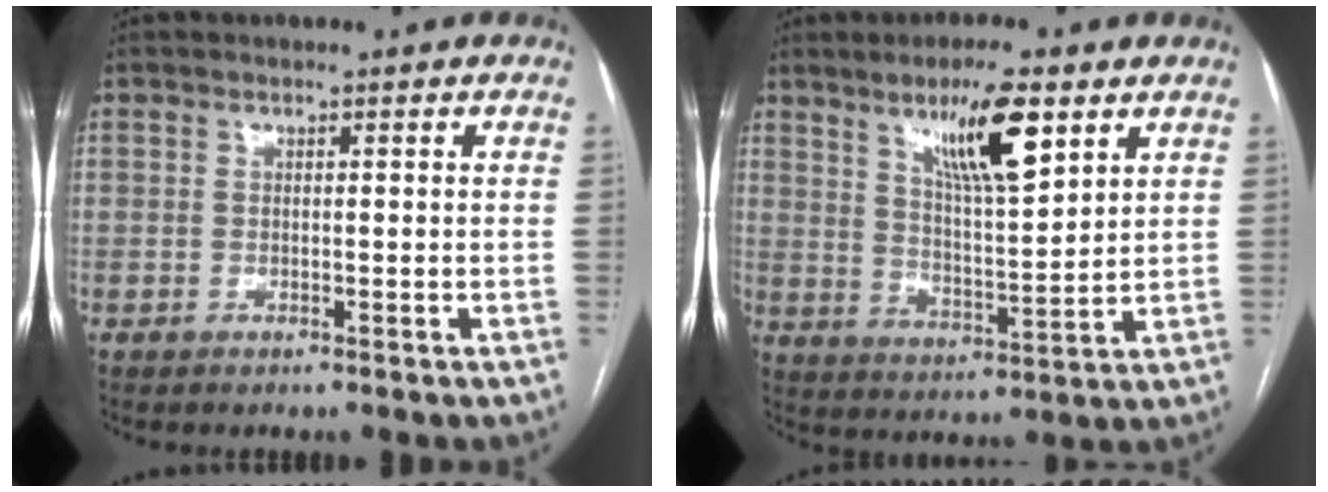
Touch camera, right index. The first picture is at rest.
{"total": 11.2, "force": [6.4, 1.6, 9.1], "torque": [-0.160, -0.001, 0.110]}